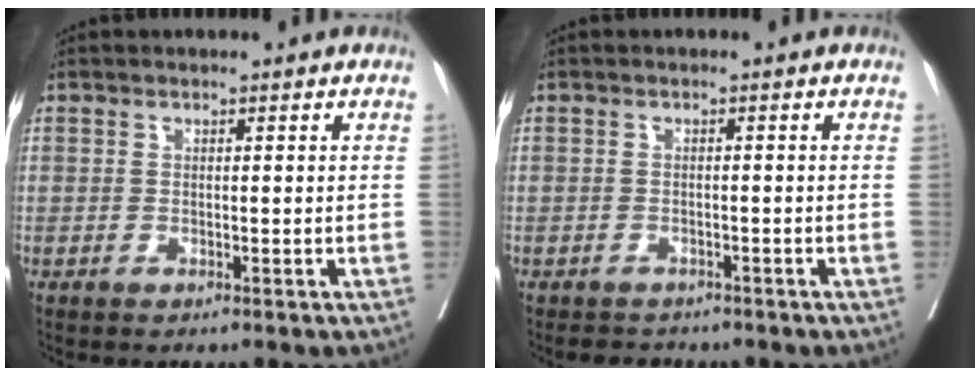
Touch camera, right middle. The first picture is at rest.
{"total": 2.3, "force": [-2.1, 0.9, 0.0], "torque": [-0.006, -0.002, -0.032]}